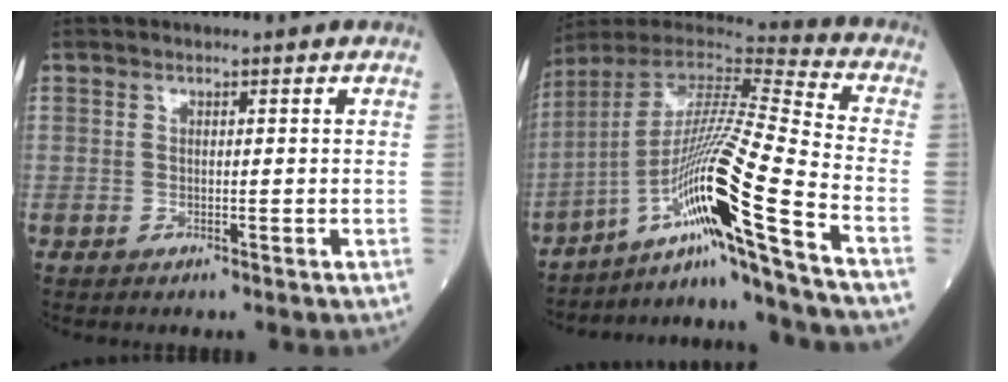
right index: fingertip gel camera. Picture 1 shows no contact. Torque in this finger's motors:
{"motor_torque": [1.30, -0.79, 1.05, 0.21]}